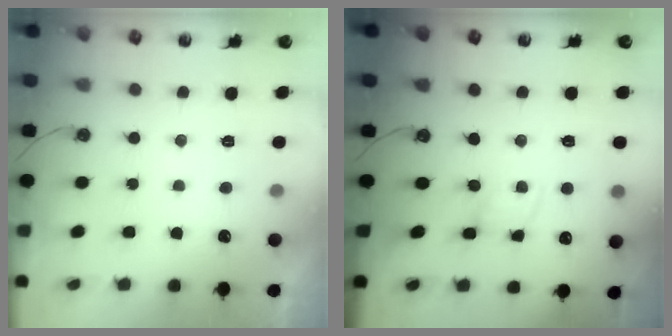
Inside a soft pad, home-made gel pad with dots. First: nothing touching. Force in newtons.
{"total": 2.4, "press": 2.4, "slide": 0.1}